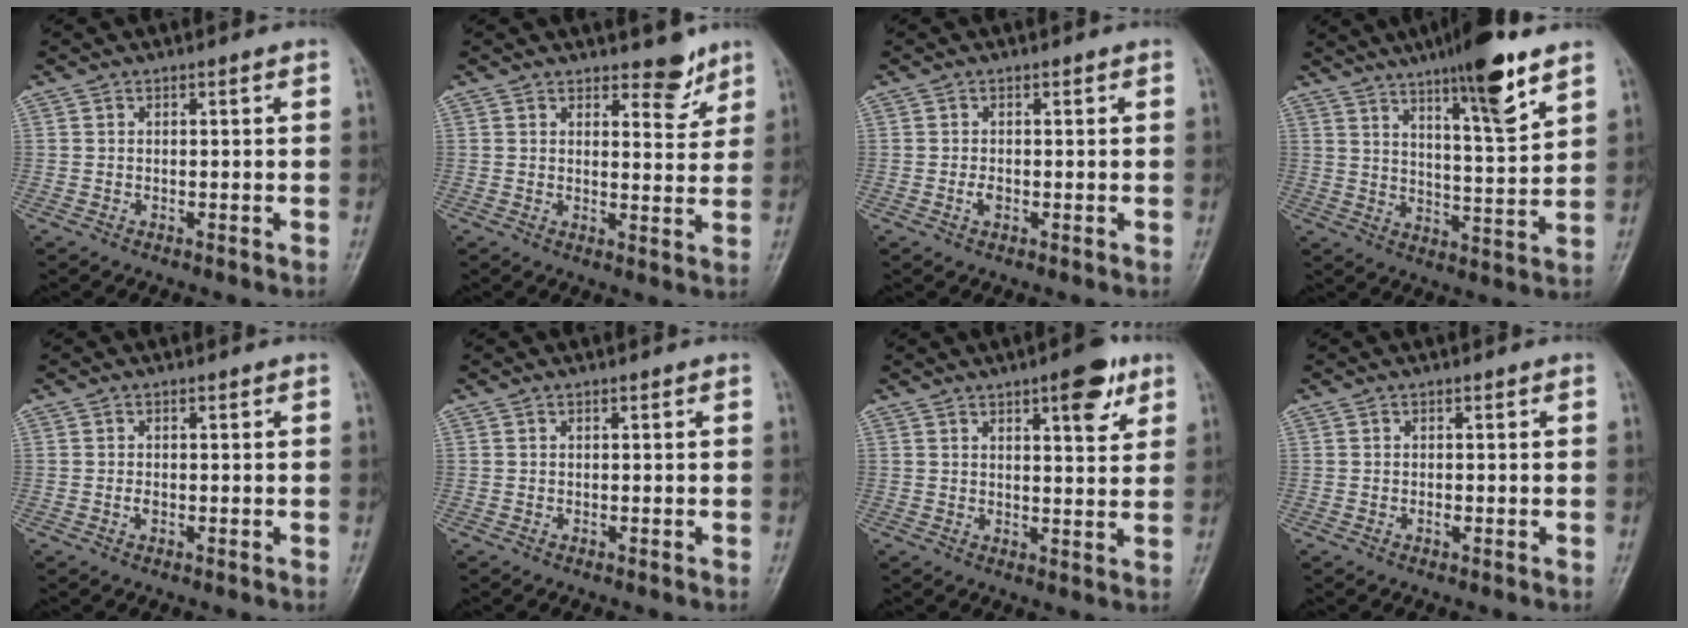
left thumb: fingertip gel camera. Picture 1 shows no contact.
{"total": 4.9, "force": [3.8, 2.1, 2.2], "torque": [-0.003, -0.030, 0.053]}
{"total": 1.4, "force": [-0.3, 0.9, 1.0], "torque": [-0.017, -0.001, -0.006]}
{"total": 13.9, "force": [8.9, 2.0, 10.4], "torque": [-0.155, -0.050, 0.144]}
{"total": 0.8, "force": [-0.1, 0.5, 0.6], "torque": [-0.009, 0.000, -0.002]}
{"total": 0.0}
{"total": 7.4, "force": [4.2, 2.4, 5.6], "torque": [-0.059, -0.020, 0.052]}
{"total": 0.6, "force": [-0.1, 0.4, 0.5], "torque": [-0.010, -0.001, -0.001]}